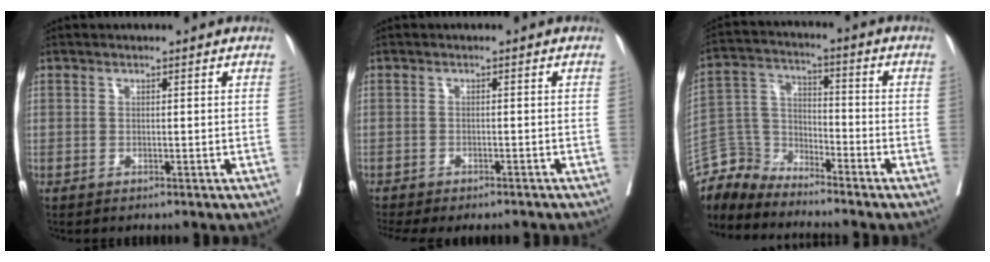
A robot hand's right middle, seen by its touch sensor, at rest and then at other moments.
{"total": 7.5, "force": [-6.7, 1.8, 3.0], "torque": [-0.045, -0.002, -0.090]}
{"total": 7.3, "force": [-7.2, 1.1, -0.8], "torque": [0.014, 0.022, -0.146]}